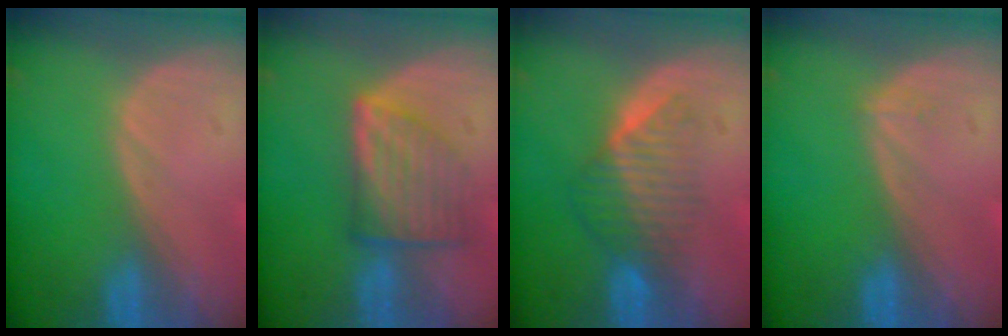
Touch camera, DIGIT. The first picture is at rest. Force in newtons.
{"total": 7.1, "press": 6.4, "slide": 2.9}
{"total": 6.5, "press": 5.5, "slide": 3.4}
{"total": 0.5, "press": 0.5, "slide": 0.2}